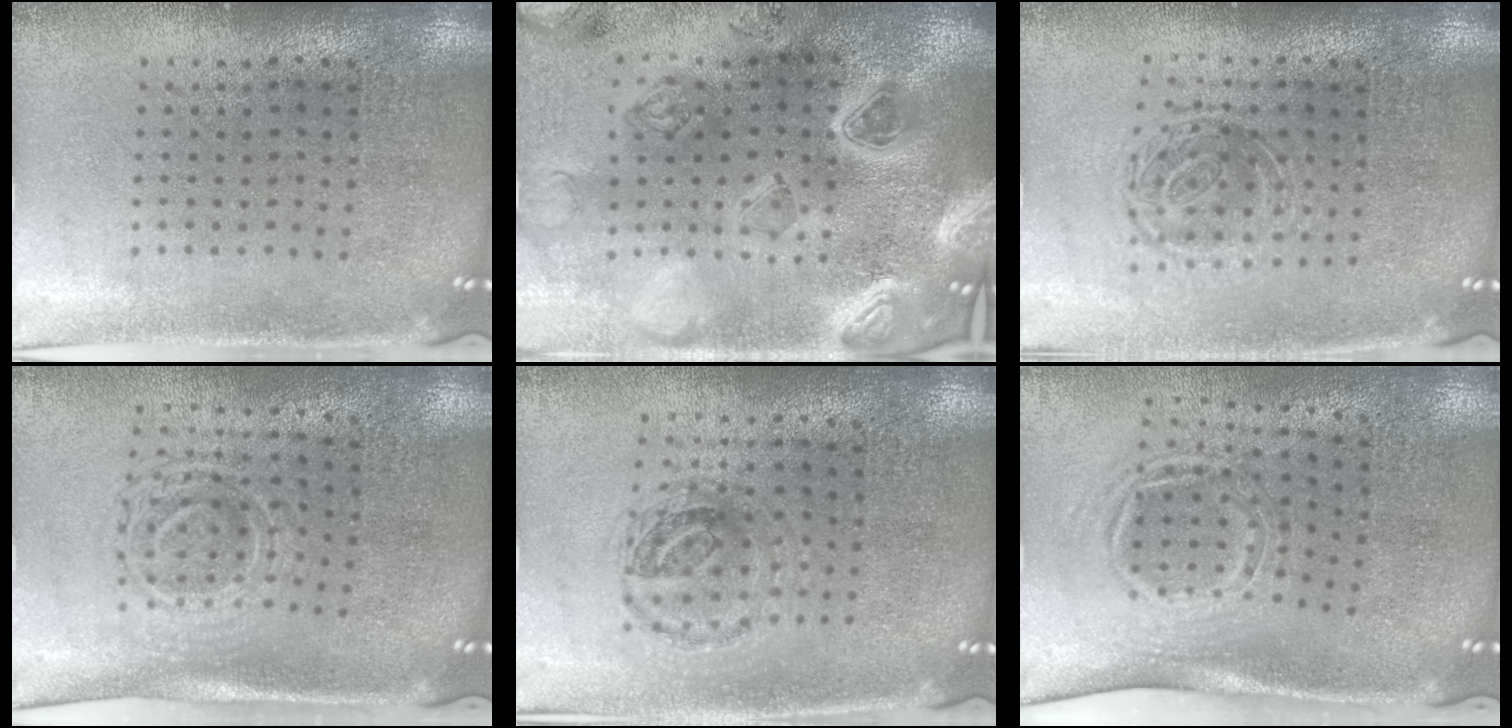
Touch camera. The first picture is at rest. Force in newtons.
{"total": 5.1, "press": 4.3, "slide": 2.8}
{"total": 1.4, "press": 1.0, "slide": 0.9}
{"total": 1.7, "press": 1.3, "slide": 1.0}
{"total": 0.9, "press": 0.9, "slide": 0.2}
{"total": 1.7, "press": 1.2, "slide": 1.2}